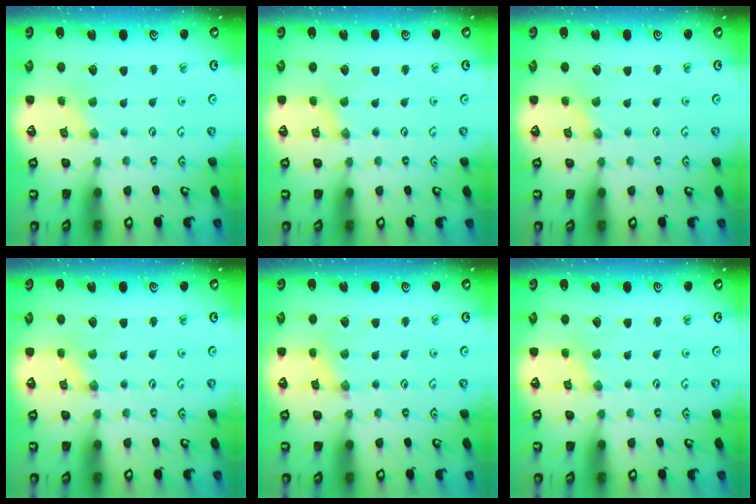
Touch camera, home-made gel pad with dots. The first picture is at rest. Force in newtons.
{"total": 0.0}
{"total": 0.0}
{"total": 0.8, "press": 0.7, "slide": 0.1}
{"total": 2.4, "press": 2.4, "slide": 0.2}
{"total": 0.0}